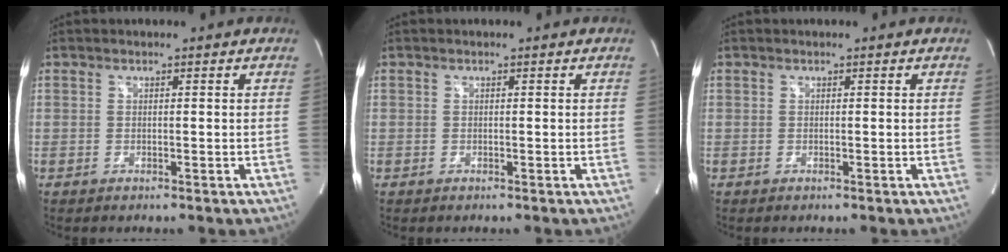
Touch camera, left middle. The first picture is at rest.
{"total": 0.0}
{"total": 0.0}